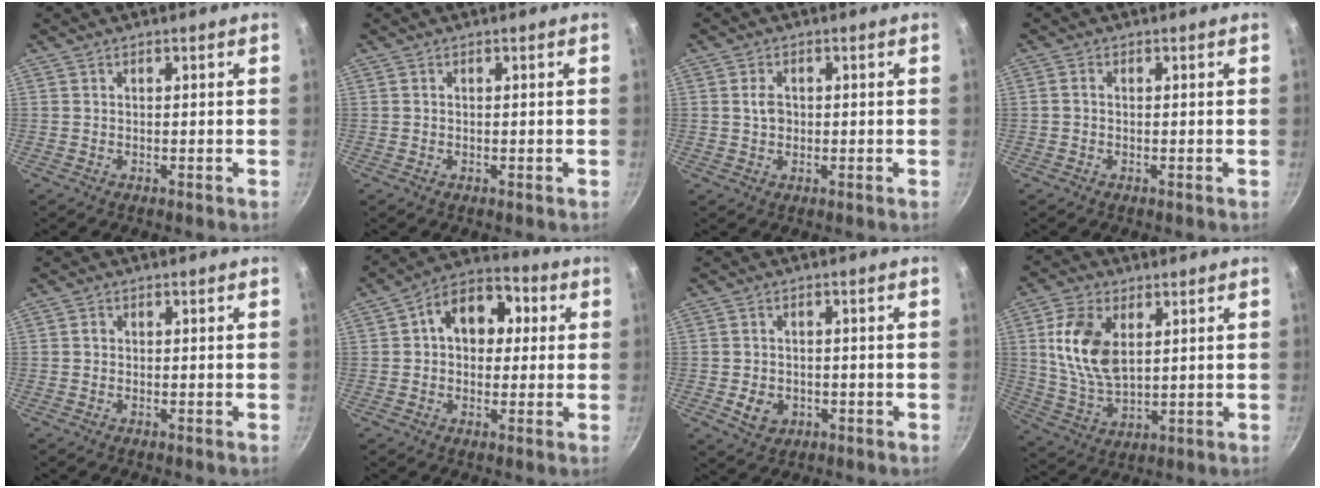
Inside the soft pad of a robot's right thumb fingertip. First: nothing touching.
{"total": 0.0}
{"total": 2.9, "force": [0.2, 2.2, 1.9], "torque": [-0.024, 0.004, 0.001]}
{"total": 1.0, "force": [-0.1, 0.8, 0.6], "torque": [-0.012, 0.006, -0.003]}
{"total": 0.9, "force": [0.1, 0.8, 0.4], "torque": [-0.005, 0.005, 0.000]}
{"total": 12.8, "force": [2.5, 9.2, 8.5], "torque": [-0.081, 0.024, 0.019]}
{"total": 4.9, "force": [-1.2, 3.9, 2.6], "torque": [-0.033, 0.007, -0.010]}
{"total": 12.8, "force": [3.4, 7.5, 9.8], "torque": [-0.180, -0.017, 0.072]}